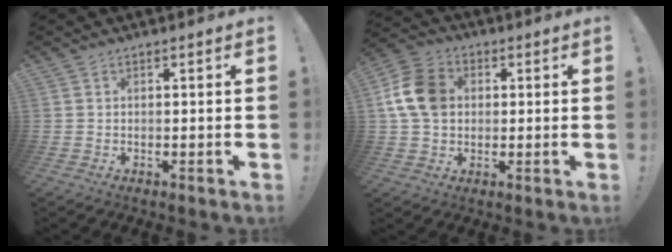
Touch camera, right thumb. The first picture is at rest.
{"total": 13.4, "force": [2.2, 10.4, 8.2], "torque": [-0.146, 0.009, 0.046]}